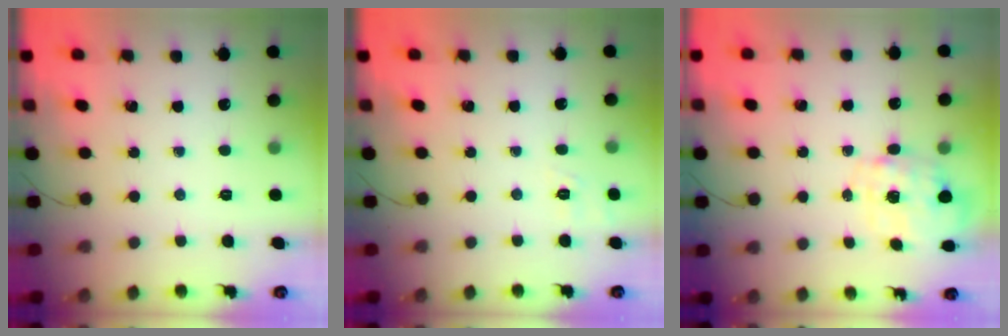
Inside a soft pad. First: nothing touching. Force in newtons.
{"total": 1.8, "press": 0.2, "slide": 1.8}
{"total": 2.8, "press": 2.6, "slide": 0.9}